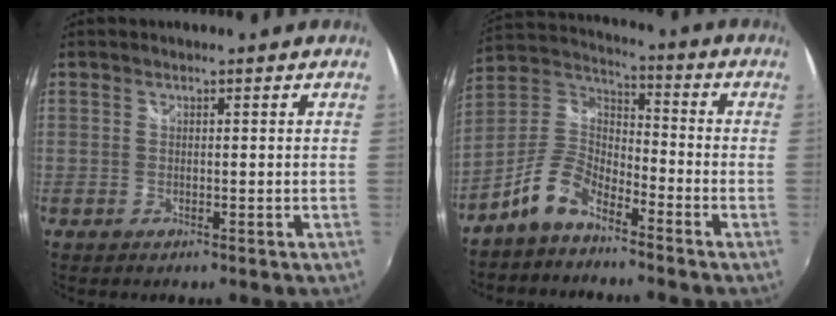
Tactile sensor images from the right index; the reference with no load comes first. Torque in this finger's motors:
{"motor_torque": [0.74, -0.80, 0.47, 0.11]}